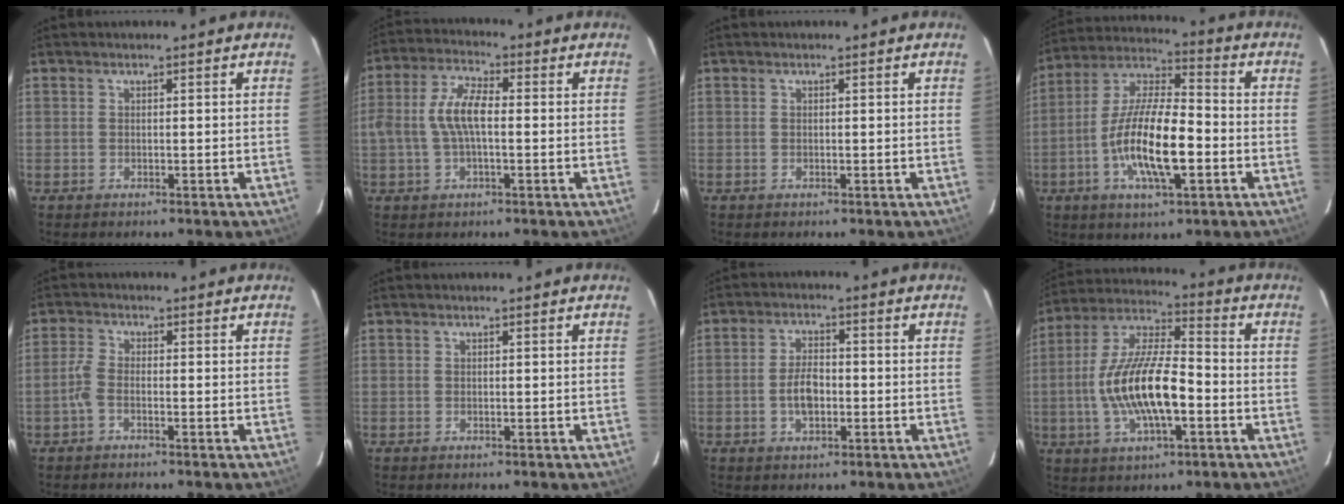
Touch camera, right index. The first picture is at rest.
{"total": 7.8, "force": [-0.4, 3.2, 7.1], "torque": [-0.146, 0.015, -0.010]}
{"total": 0.0}
{"total": 15.8, "force": [-4.3, 4.7, 14.5], "torque": [-0.286, -0.005, -0.084]}
{"total": 2.5, "force": [-1.3, 0.9, 1.9], "torque": [-0.052, 0.006, -0.030]}
{"total": 0.0}
{"total": 5.4, "force": [-1.3, 3.0, 4.3], "torque": [-0.085, 0.005, -0.018]}
{"total": 16.4, "force": [-3.6, 5.4, 15.0], "torque": [-0.296, 0.004, -0.068]}